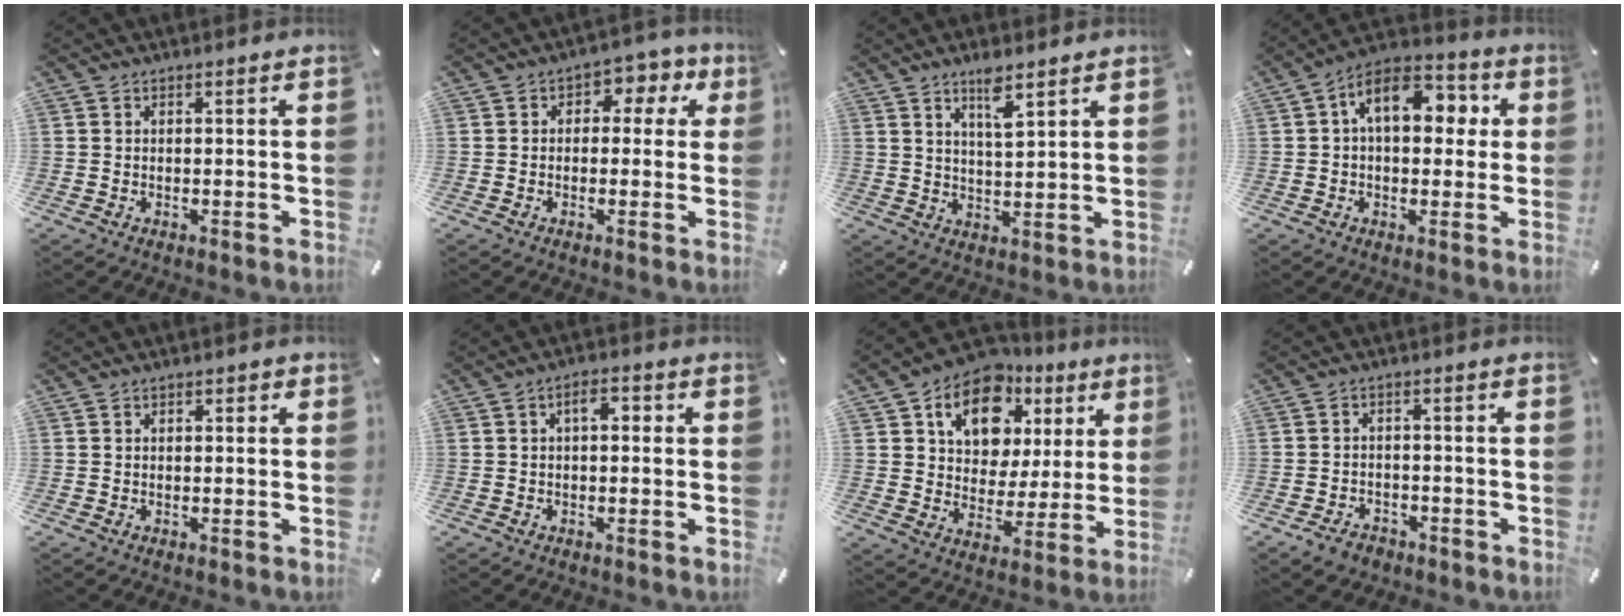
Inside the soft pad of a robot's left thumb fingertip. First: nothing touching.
{"total": 5.0, "force": [0.3, 4.0, 3.0], "torque": [-0.033, 0.004, -0.005]}
{"total": 5.9, "force": [4.3, 1.3, 3.8], "torque": [-0.069, -0.020, 0.072]}
{"total": 12.3, "force": [2.8, 7.9, 9.0], "torque": [-0.127, 0.004, 0.046]}
{"total": 0.8, "force": [0.1, 0.7, 0.4], "torque": [-0.008, 0.006, 0.001]}
{"total": 3.8, "force": [0.3, 2.0, 3.2], "torque": [-0.057, 0.013, 0.000]}
{"total": 14.4, "force": [7.3, 10.5, 6.5], "torque": [-0.111, -0.031, 0.133]}
{"total": 3.7, "force": [-2.7, 2.3, 1.2], "torque": [-0.025, 0.013, -0.053]}